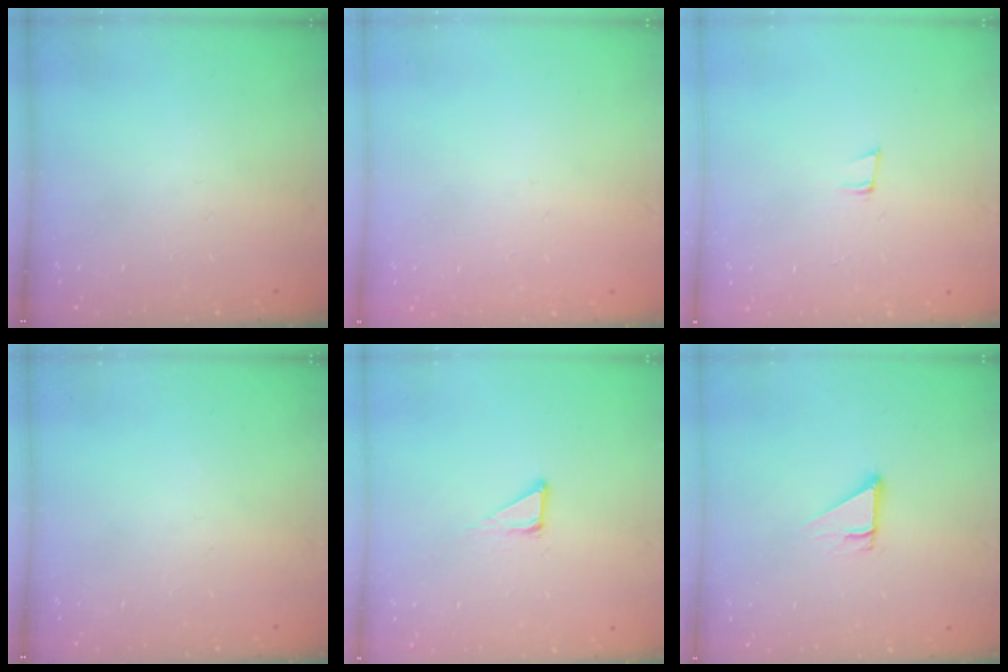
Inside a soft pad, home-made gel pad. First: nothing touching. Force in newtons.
{"total": 2.7, "press": 2.7, "slide": 0.3}
{"total": 5.8, "press": 4.7, "slide": 3.4}
{"total": 0.0}
{"total": 4.4, "press": 4.4, "slide": 0.1}
{"total": 2.7, "press": 2.7, "slide": 0.0}